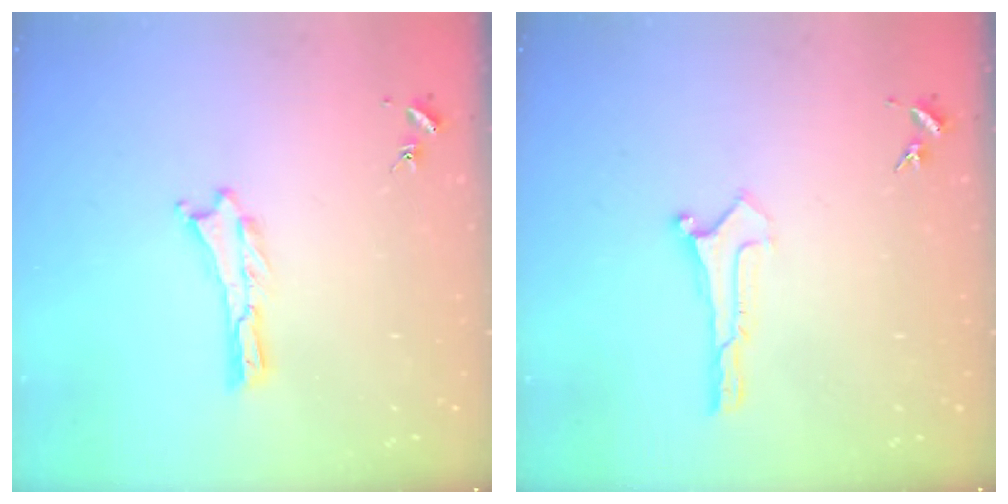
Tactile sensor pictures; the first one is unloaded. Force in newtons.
{"total": 0.0}